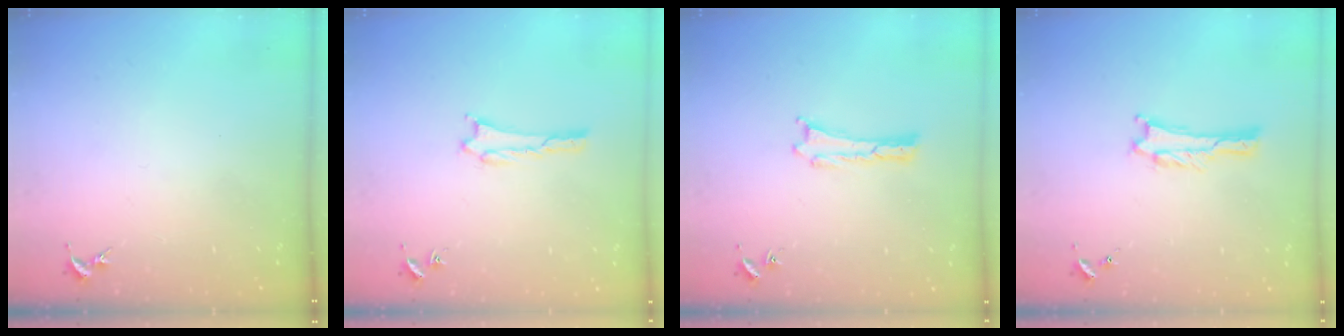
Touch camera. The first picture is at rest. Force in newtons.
{"total": 0.9, "press": 0.8, "slide": 0.1}
{"total": 0.0}
{"total": 0.9, "press": 0.9, "slide": 0.1}